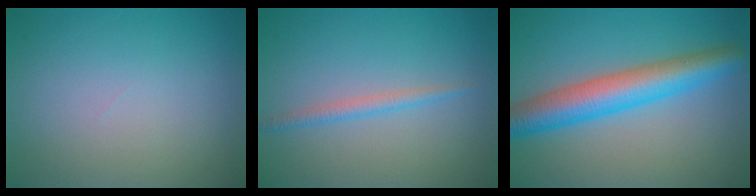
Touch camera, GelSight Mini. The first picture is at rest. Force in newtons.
{"total": 1.5, "press": 1.5, "slide": 0.1}
{"total": 6.7, "press": 6.7, "slide": 0.1}